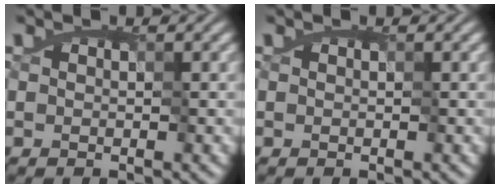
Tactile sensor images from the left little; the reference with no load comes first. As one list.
[{"total": 0.0}]